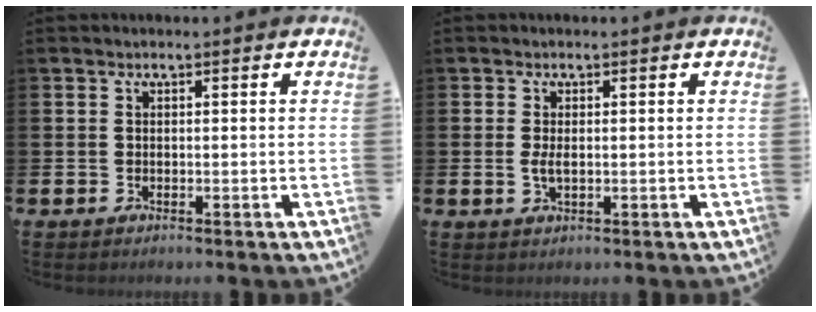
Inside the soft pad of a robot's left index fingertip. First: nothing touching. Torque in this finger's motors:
{"motor_torque": [0.58, 0.08, 0.20, 0.09]}